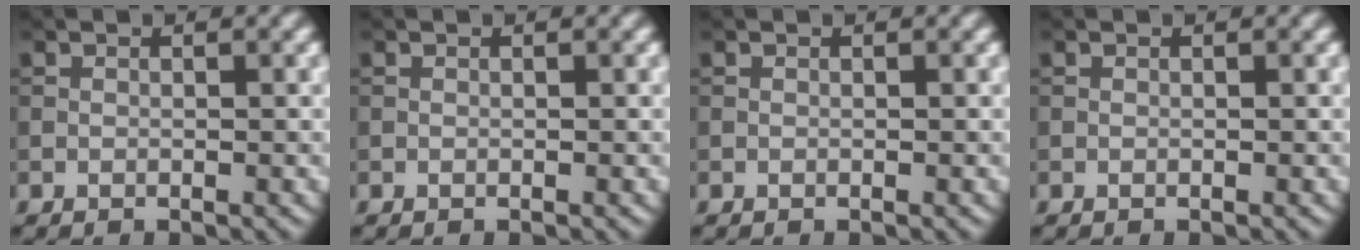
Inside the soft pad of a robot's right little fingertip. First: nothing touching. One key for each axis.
{"total": 0.0}
{"total": 0.0}
{"total": 0.0}